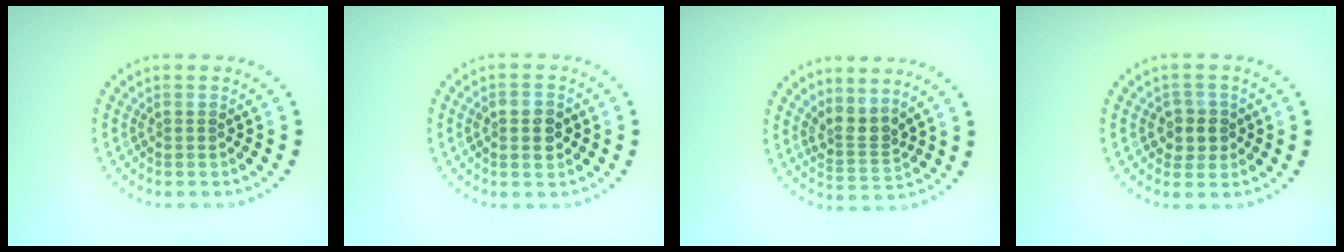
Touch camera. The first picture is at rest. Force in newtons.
{"total": 3.0, "press": 3.0, "slide": 0.2}
{"total": 2.7, "press": 1.8, "slide": 1.9}
{"total": 2.3, "press": 2.1, "slide": 1.0}